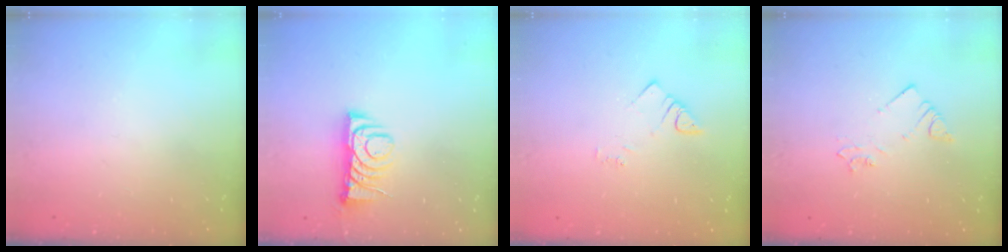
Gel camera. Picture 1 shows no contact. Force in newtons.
{"total": 7.0, "press": 7.0, "slide": 0.7}
{"total": 3.0, "press": 3.0, "slide": 0.6}
{"total": 2.7, "press": 2.7, "slide": 0.3}